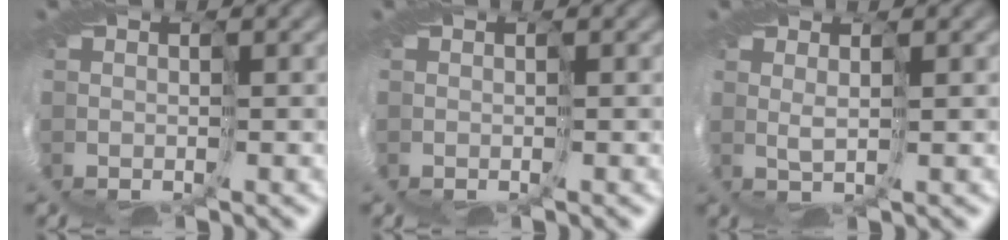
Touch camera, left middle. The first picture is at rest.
{"total": 0.0}
{"total": 1.1, "force": [0.7, -0.8, 0.0], "torque": [-0.015, 0.002, 0.013]}